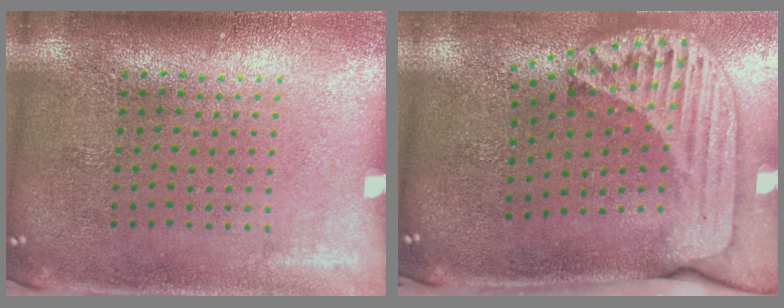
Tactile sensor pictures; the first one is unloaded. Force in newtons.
{"total": 2.7, "press": 1.8, "slide": 1.9}